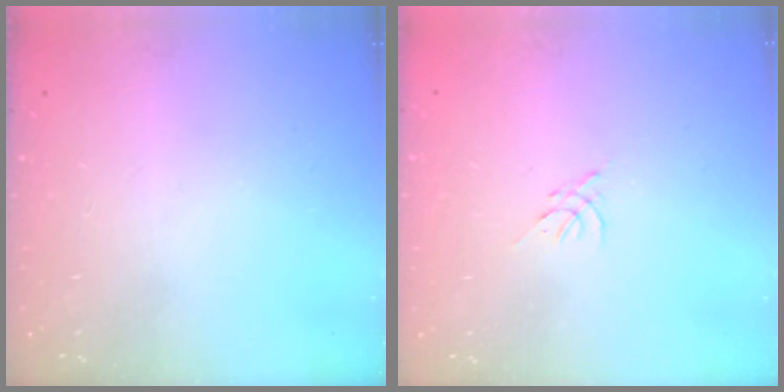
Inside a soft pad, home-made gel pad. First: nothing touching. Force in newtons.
{"total": 0.0}